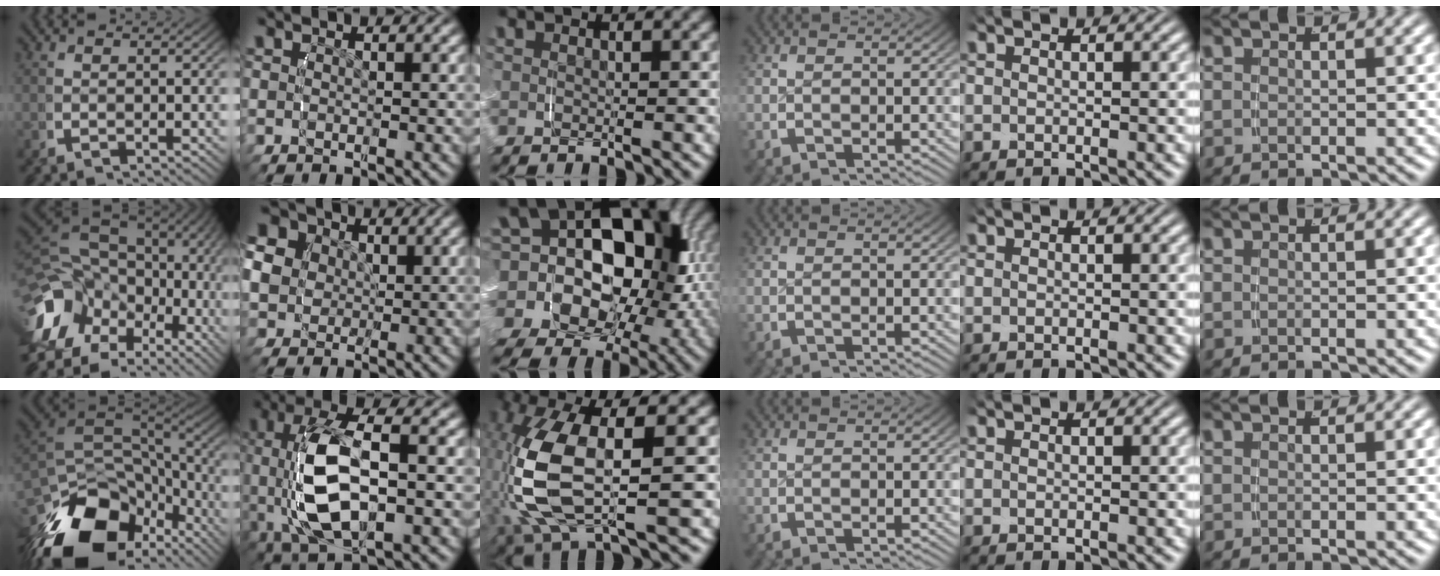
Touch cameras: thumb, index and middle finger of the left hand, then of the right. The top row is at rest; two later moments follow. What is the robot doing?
{"motion": "grasp_and_lifting", "object": "knife"}